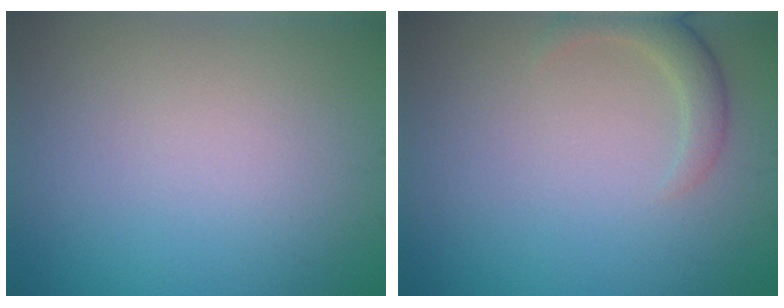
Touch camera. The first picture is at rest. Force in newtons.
{"total": 2.2, "press": 2.2, "slide": 0.2}